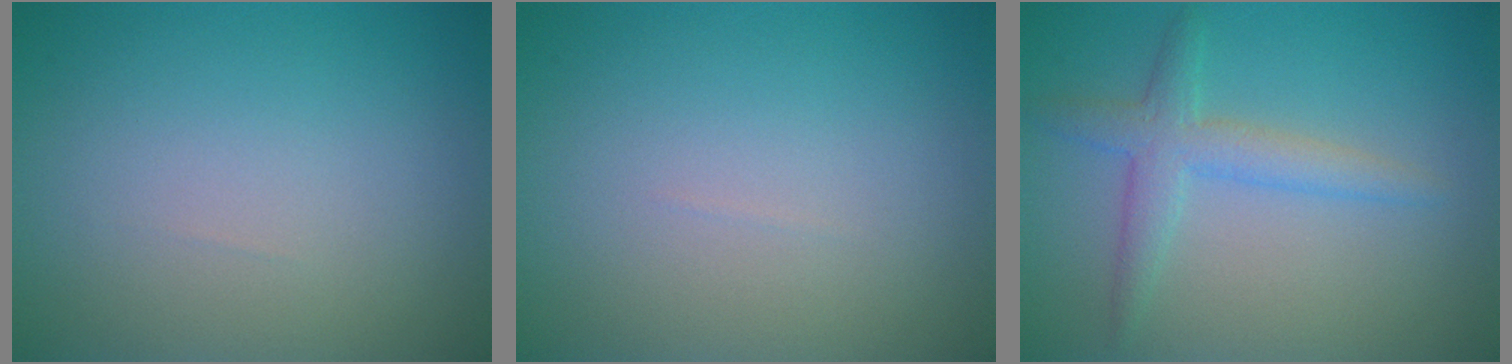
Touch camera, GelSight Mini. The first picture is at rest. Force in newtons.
{"total": 0.0}
{"total": 3.0, "press": 3.0, "slide": 0.1}